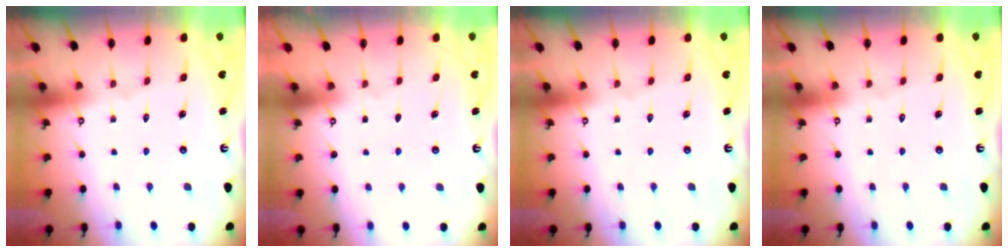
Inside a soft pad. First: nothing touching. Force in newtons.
{"total": 0.9, "press": 0.9, "slide": 0.1}
{"total": 0.0}
{"total": 0.0}